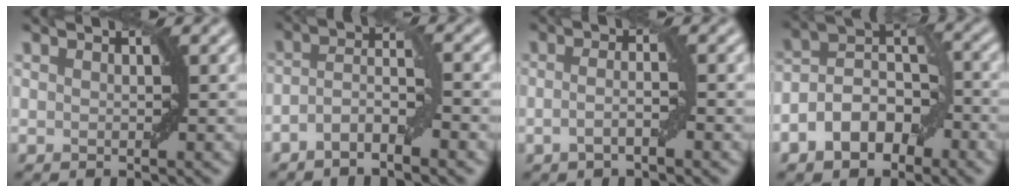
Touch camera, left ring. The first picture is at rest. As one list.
[{"total": 3.5, "force": [-2.0, 1.1, 2.6], "torque": [-0.049, 0.011, -0.041]}, {"total": 2.1, "force": [-0.7, 0.5, 1.9], "torque": [-0.037, 0.002, -0.017]}, {"total": 6.6, "force": [-3.0, 4.0, 4.3], "torque": [-0.070, 0.008, -0.064]}]